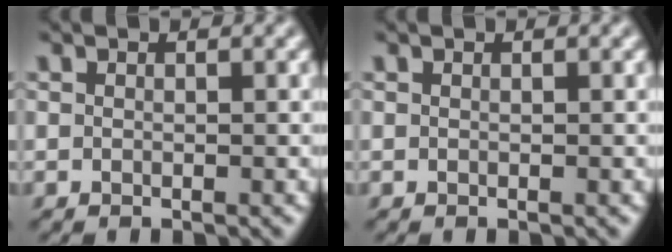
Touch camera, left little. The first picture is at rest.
{"total": 0.0}